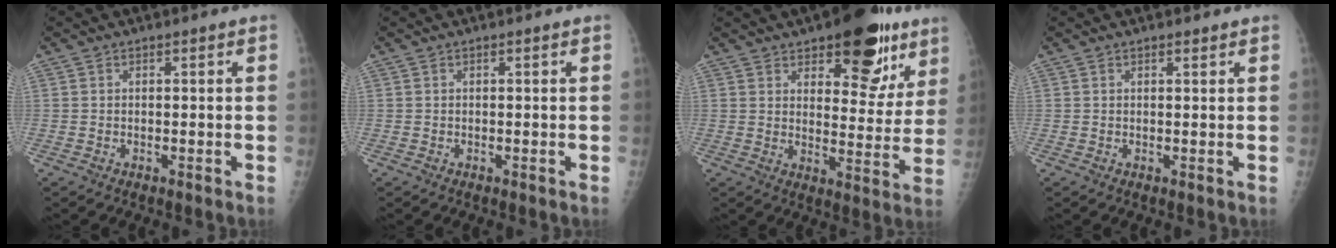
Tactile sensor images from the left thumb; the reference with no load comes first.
{"total": 0.0}
{"total": 17.2, "force": [10.1, 7.9, 11.5], "torque": [-0.090, -0.049, 0.137]}
{"total": 0.7, "force": [0.6, 0.2, 0.3], "torque": [-0.005, -0.004, 0.009]}